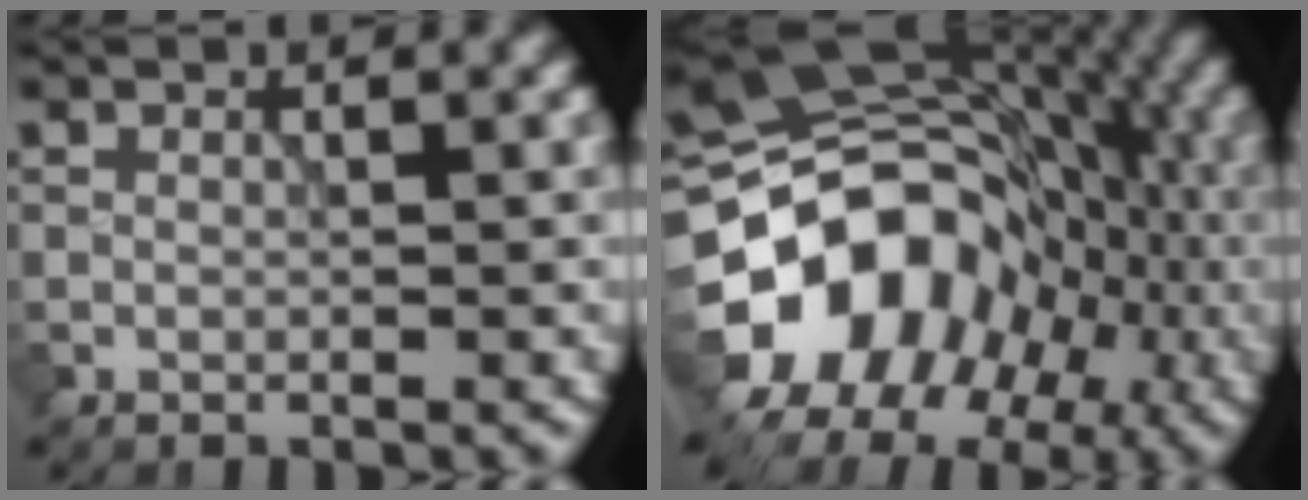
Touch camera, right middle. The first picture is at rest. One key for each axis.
{"total": 16.2, "fx": -3.8, "fy": 12.4, "fz": 9.7, "tx": -0.177, "ty": 0.001, "tz": -0.072}